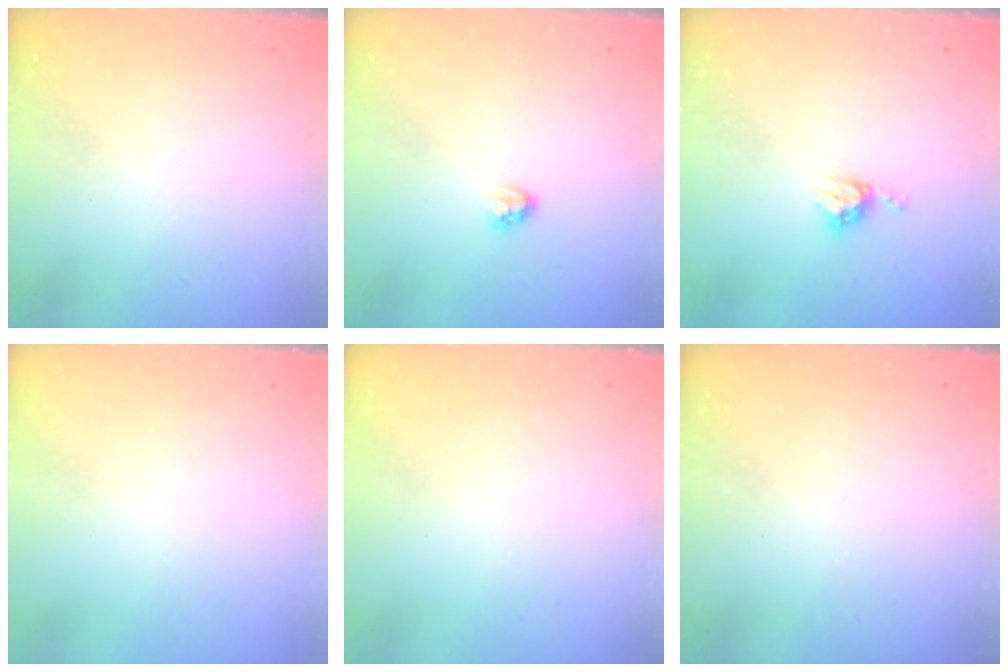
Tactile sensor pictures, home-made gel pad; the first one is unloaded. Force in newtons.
{"total": 2.8, "press": 2.8, "slide": 0.3}
{"total": 4.9, "press": 4.8, "slide": 0.2}
{"total": 0.0}
{"total": 0.0}
{"total": 0.0}